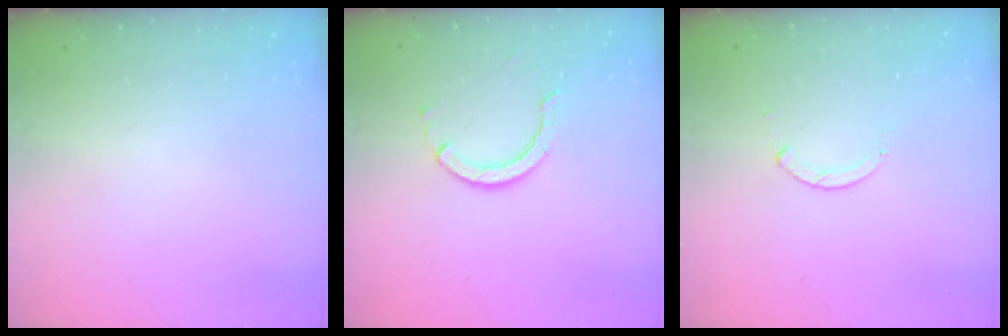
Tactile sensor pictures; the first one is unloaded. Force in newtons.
{"total": 3.1, "press": 3.1, "slide": 0.1}
{"total": 0.7, "press": 0.7, "slide": 0.1}